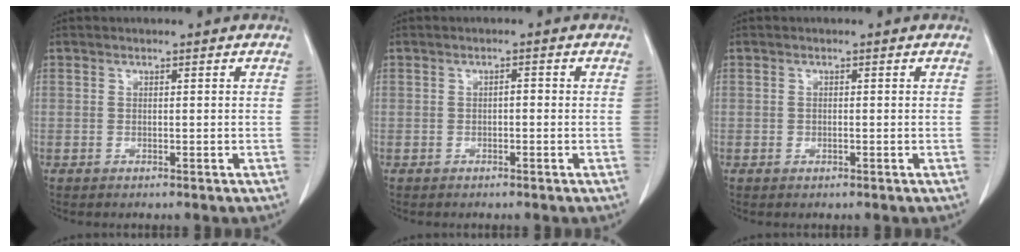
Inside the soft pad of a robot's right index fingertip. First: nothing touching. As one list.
[{"total": 1.0, "force": [-0.2, 0.4, 0.8], "torque": [-0.014, 0.004, -0.004]}, {"total": 0.5, "force": [-0.1, 0.3, 0.4], "torque": [-0.012, -0.001, -0.003]}]